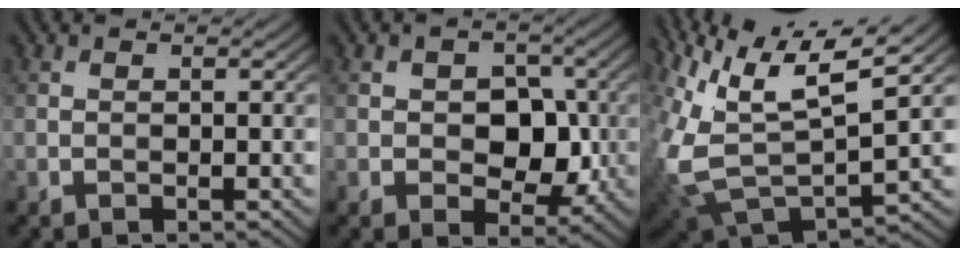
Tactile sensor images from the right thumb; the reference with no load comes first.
{"total": 6.3, "force": [-0.5, 4.6, 4.2], "torque": [-0.061, -0.006, -0.016]}
{"total": 13.1, "force": [6.2, 4.8, 10.5], "torque": [-0.246, 0.004, 0.118]}